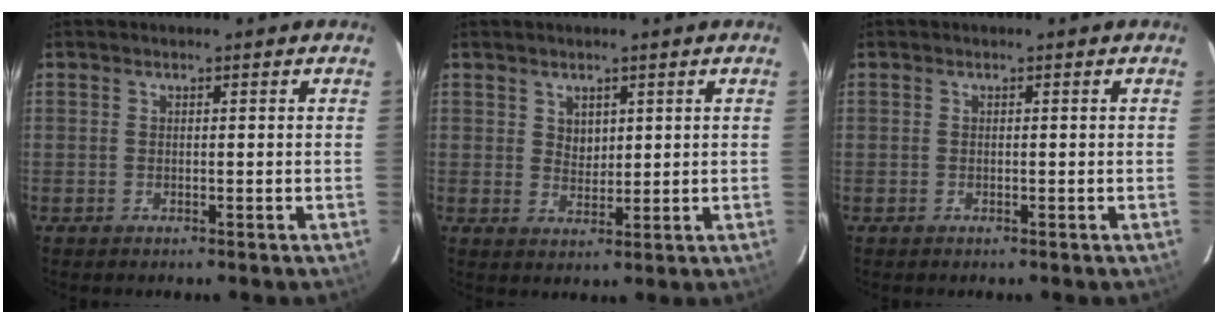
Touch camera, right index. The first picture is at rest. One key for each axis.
{"total": 2.9, "fx": 1.5, "fy": 2.2, "fz": 1.1, "tx": -0.012, "ty": 0.002, "tz": 0.029}
{"total": 0.0}